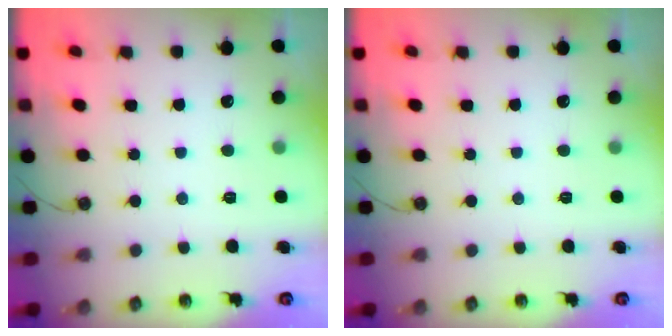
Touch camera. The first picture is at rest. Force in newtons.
{"total": 0.0}